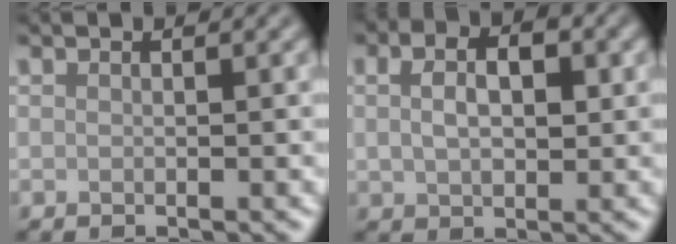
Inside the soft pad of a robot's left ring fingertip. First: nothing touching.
{"total": 5.3, "force": [1.3, 3.2, 4.0], "torque": [-0.073, 0.006, 0.018]}